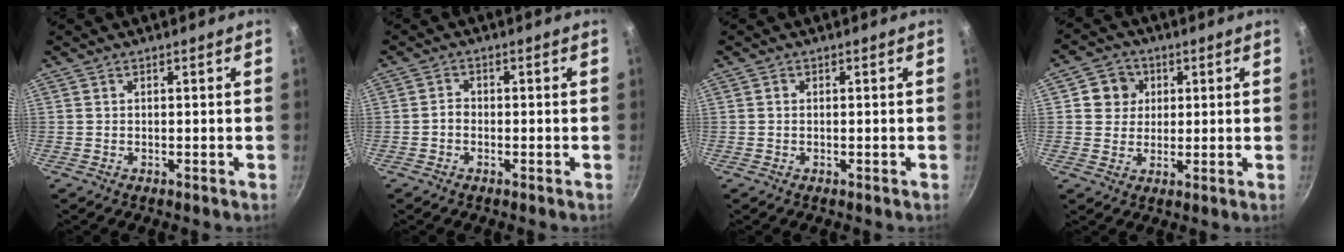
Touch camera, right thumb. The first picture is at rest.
{"total": 1.6, "force": [-0.6, 1.2, 0.9], "torque": [-0.014, 0.012, -0.015]}
{"total": 0.6, "force": [0.0, 0.4, 0.3], "torque": [-0.006, 0.003, -0.001]}
{"total": 6.1, "force": [1.7, 5.6, 1.6], "torque": [0.013, 0.003, 0.020]}